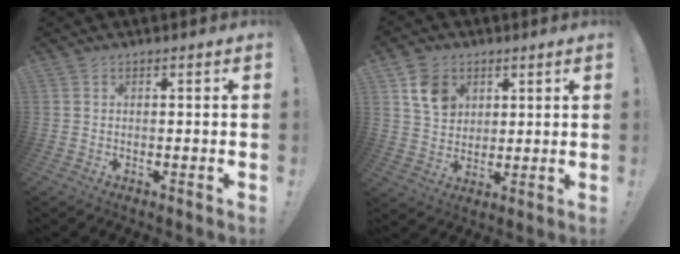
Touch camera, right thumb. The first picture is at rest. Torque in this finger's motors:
{"motor_torque": [0.70, 0.99, -0.07, 0.42, 0.00]}